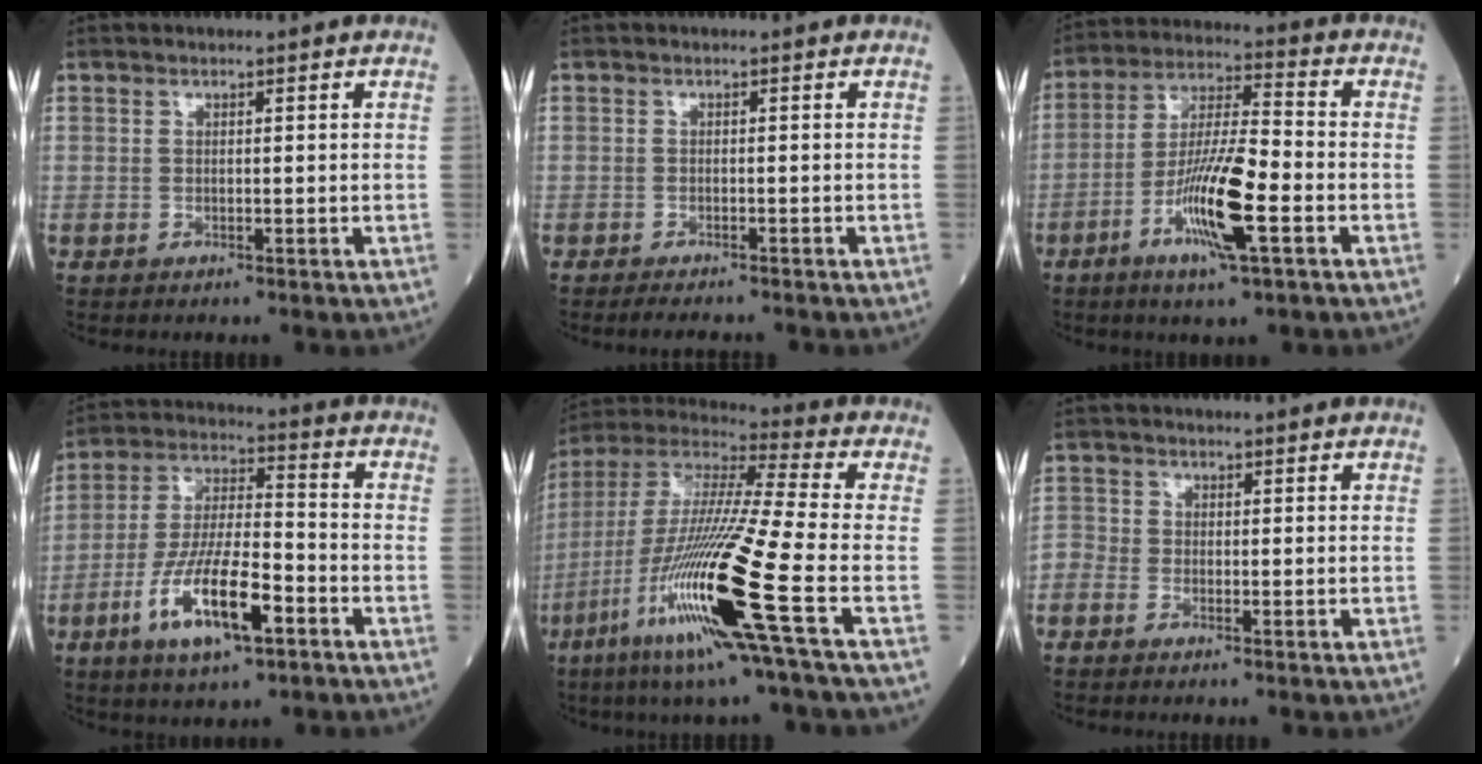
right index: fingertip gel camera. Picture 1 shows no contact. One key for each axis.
{"total": 3.9, "fx": -3.5, "fy": 0.5, "fz": 1.5, "tx": -0.017, "ty": -0.007, "tz": -0.049}
{"total": 12.4, "fx": -4.7, "fy": 1.2, "fz": 11.4, "tx": -0.218, "ty": -0.008, "tz": -0.089}
{"total": 13.8, "fx": -6.1, "fy": 3.3, "fz": 11.9, "tx": -0.238, "ty": -0.006, "tz": -0.111}
{"total": 22.0, "fx": -8.3, "fy": -0.4, "fz": 20.4, "tx": -0.438, "ty": -0.045, "tz": -0.169}
{"total": 1.8, "fx": -1.2, "fy": 1.1, "fz": 0.8, "tx": -0.022, "ty": 0.002, "tz": -0.029}